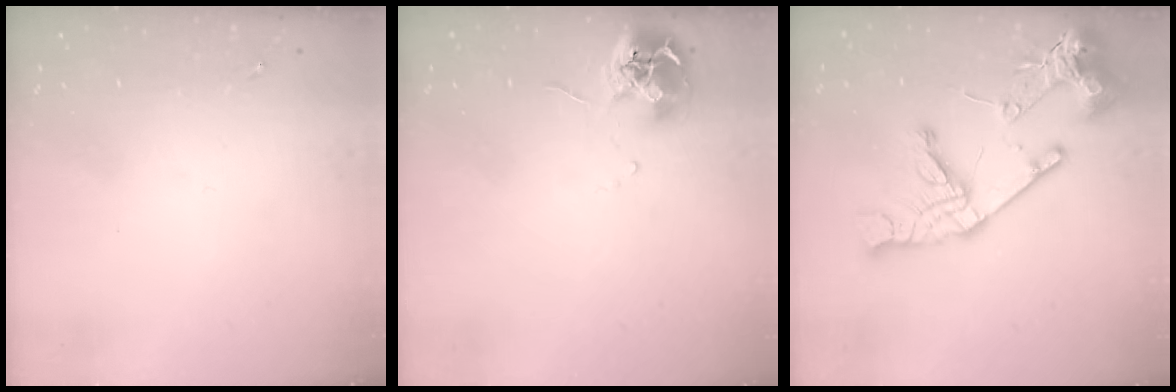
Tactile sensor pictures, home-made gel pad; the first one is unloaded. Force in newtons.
{"total": 9.6, "press": 9.5, "slide": 0.6}
{"total": 20.6, "press": 20.5, "slide": 2.4}